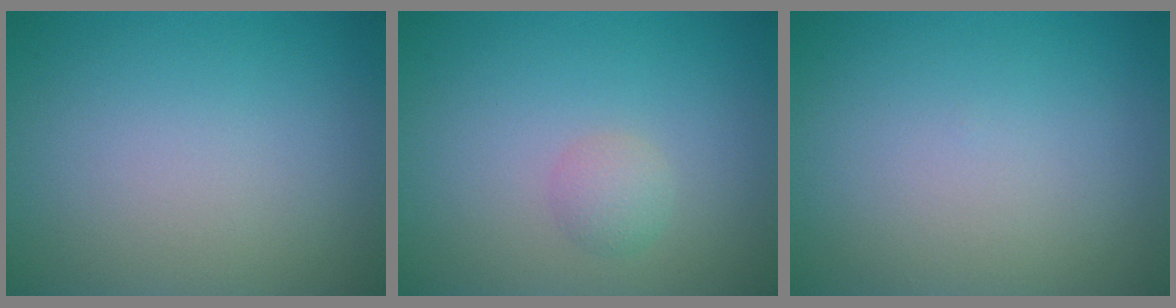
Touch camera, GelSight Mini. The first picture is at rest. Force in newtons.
{"total": 1.4, "press": 1.4, "slide": 0.0}
{"total": 0.0}